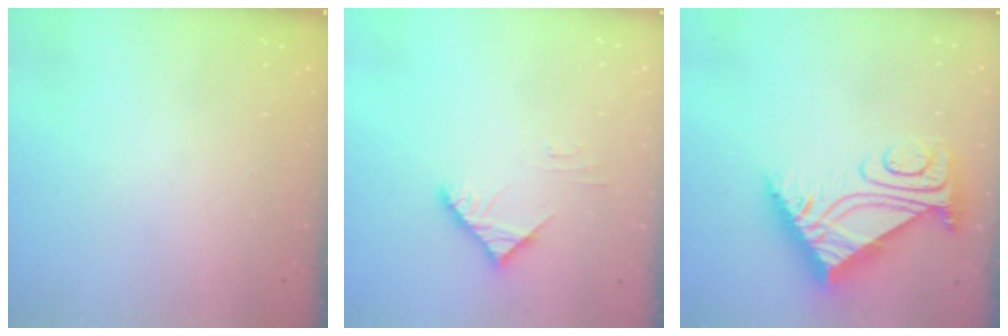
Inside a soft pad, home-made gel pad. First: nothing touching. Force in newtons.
{"total": 5.6, "press": 5.6, "slide": 0.6}
{"total": 11.1, "press": 11.0, "slide": 1.0}